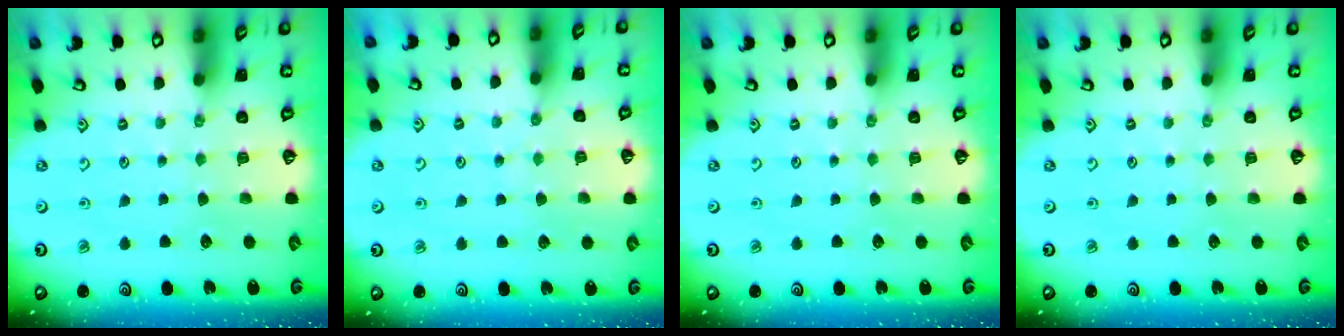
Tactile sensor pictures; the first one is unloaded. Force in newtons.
{"total": 5.1, "press": 5.1, "slide": 0.6}
{"total": 0.0}
{"total": 0.0}